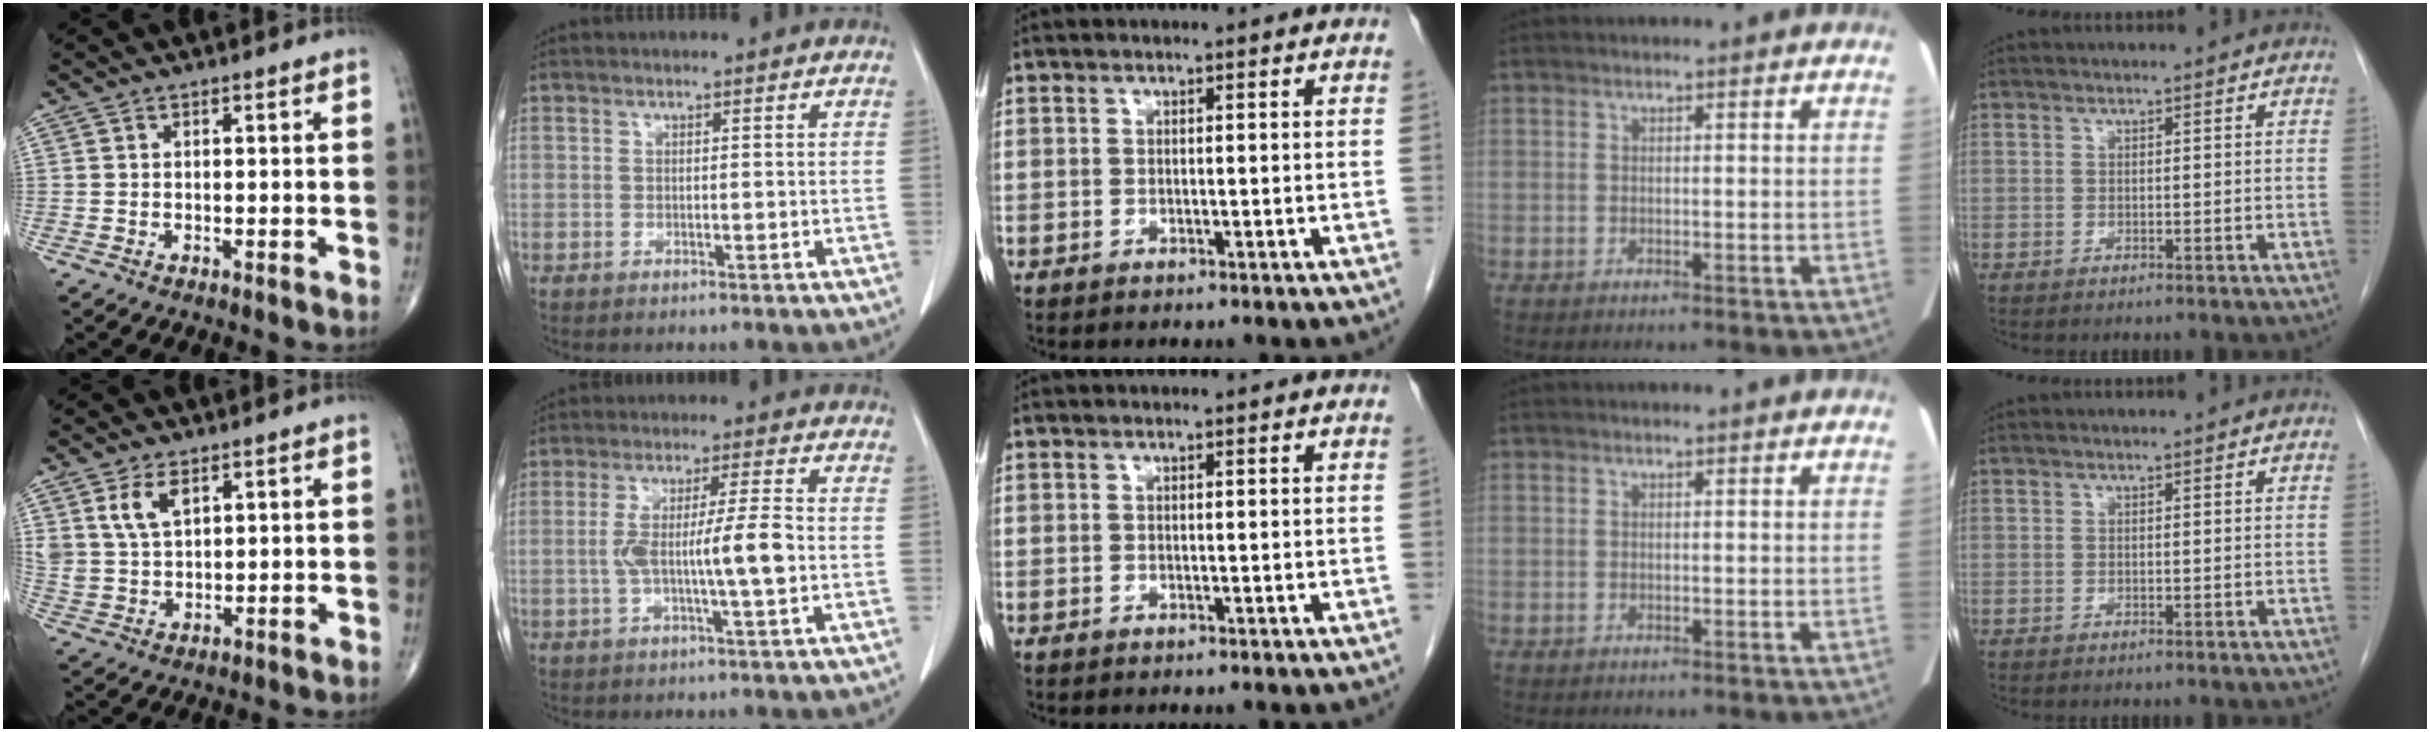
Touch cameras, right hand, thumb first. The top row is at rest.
{"thumb": {"total": 6.5, "force": [3.1, 3.5, 4.4], "torque": [-0.083, -0.012, 0.070]}, "index": {"total": 8.1, "force": [-1.0, 0.0, 8.1], "torque": [-0.150, 0.004, -0.018]}}